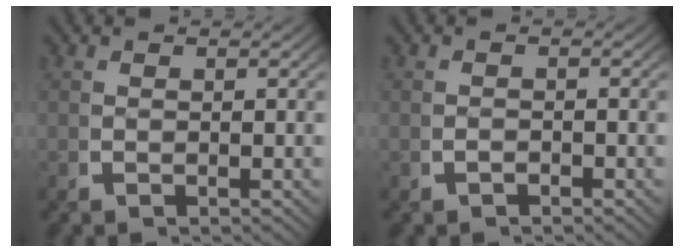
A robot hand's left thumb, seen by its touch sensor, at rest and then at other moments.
{"total": 0.6, "force": [-0.6, 0.2, 0.1], "torque": [-0.006, -0.004, -0.008]}